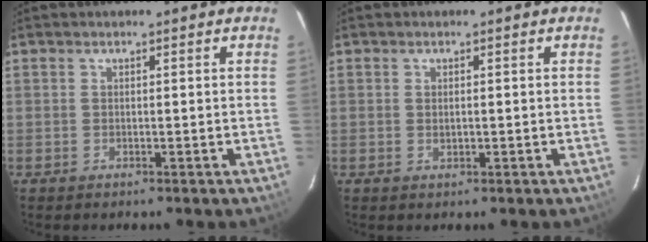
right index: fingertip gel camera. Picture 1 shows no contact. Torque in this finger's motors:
{"motor_torque": [-0.02, 0.06, 0.01, -0.01]}